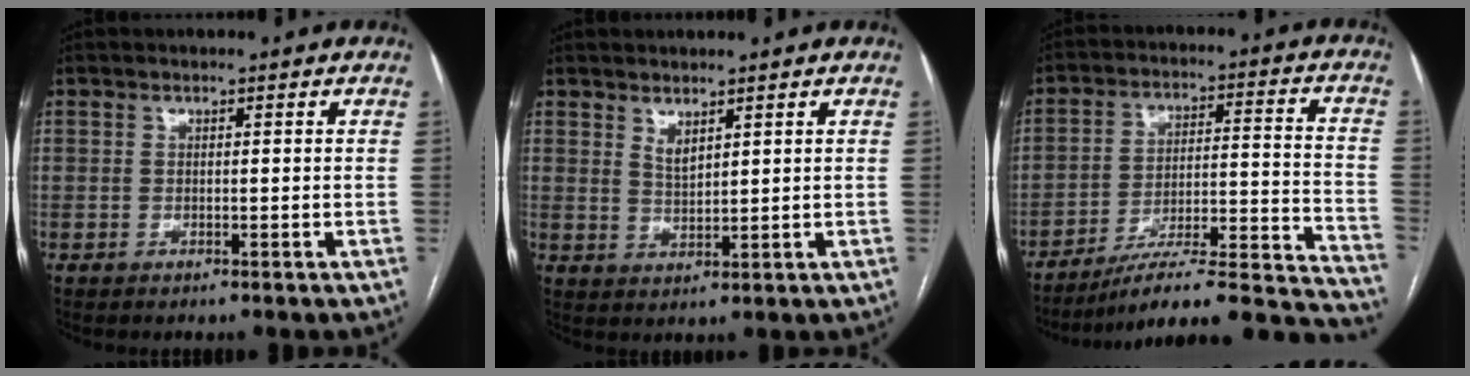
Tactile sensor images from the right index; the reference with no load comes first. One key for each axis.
{"total": 2.3, "fx": 1.7, "fy": 0.7, "fz": 1.4, "tx": -0.029, "ty": -0.010, "tz": 0.040}
{"total": 24.4, "fx": -22.1, "fy": 1.9, "fz": 10.3, "tx": -0.069, "ty": 0.024, "tz": -0.310}